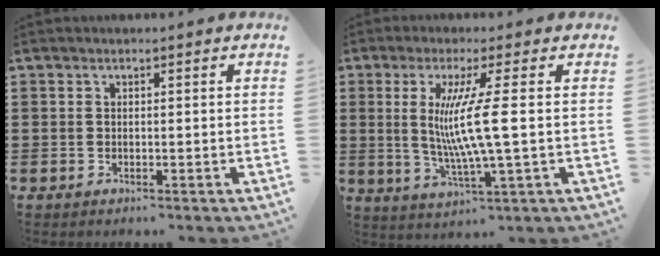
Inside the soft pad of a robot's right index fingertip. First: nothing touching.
{"total": 9.4, "force": [0.8, -0.1, 9.3], "torque": [-0.194, -0.015, 0.002]}